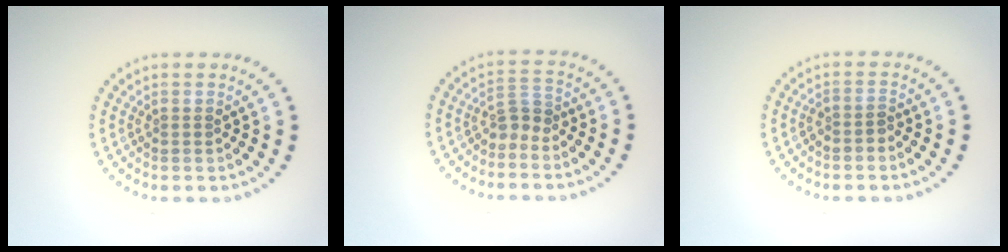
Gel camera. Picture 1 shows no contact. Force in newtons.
{"total": 1.7, "press": 1.3, "slide": 1.2}
{"total": 1.1, "press": 1.0, "slide": 0.6}